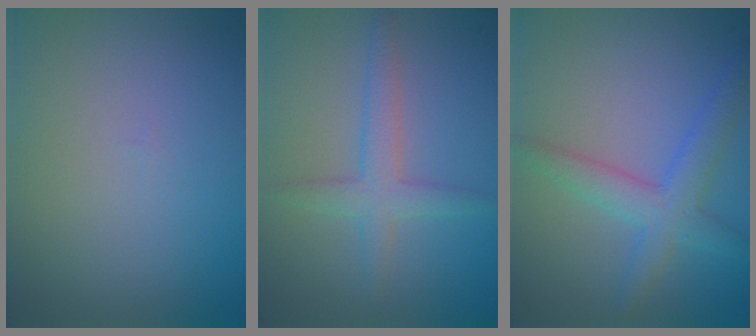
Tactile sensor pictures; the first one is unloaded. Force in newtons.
{"total": 2.7, "press": 2.7, "slide": 0.2}
{"total": 3.8, "press": 3.8, "slide": 0.1}